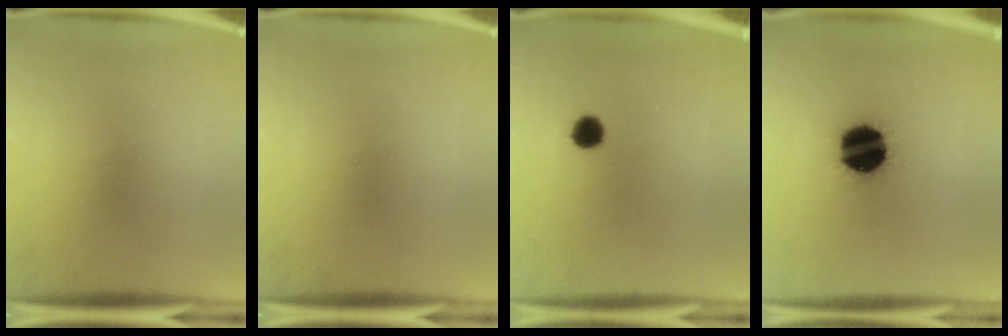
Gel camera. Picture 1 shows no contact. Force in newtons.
{"total": 0.0}
{"total": 2.8}
{"total": 19.9}